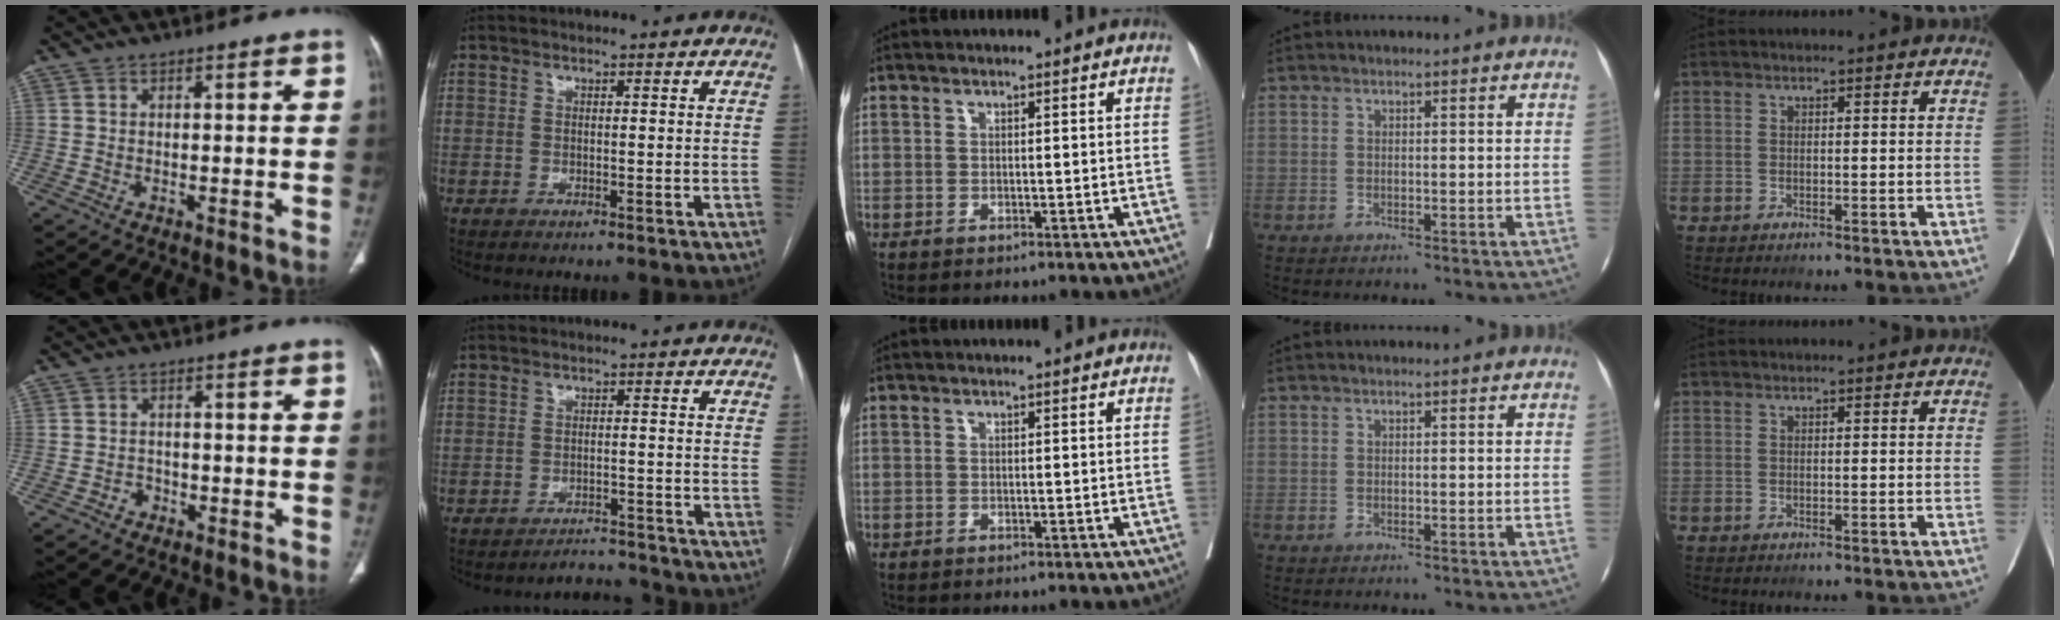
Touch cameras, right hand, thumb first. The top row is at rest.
{"thumb": {"total": 1.8, "force": [-1.0, 1.4, 0.3], "torque": [0.000, 0.009, -0.021]}, "index": {"total": 3.7, "force": [-3.5, 0.6, -1.1], "torque": [0.023, 0.013, -0.048]}}